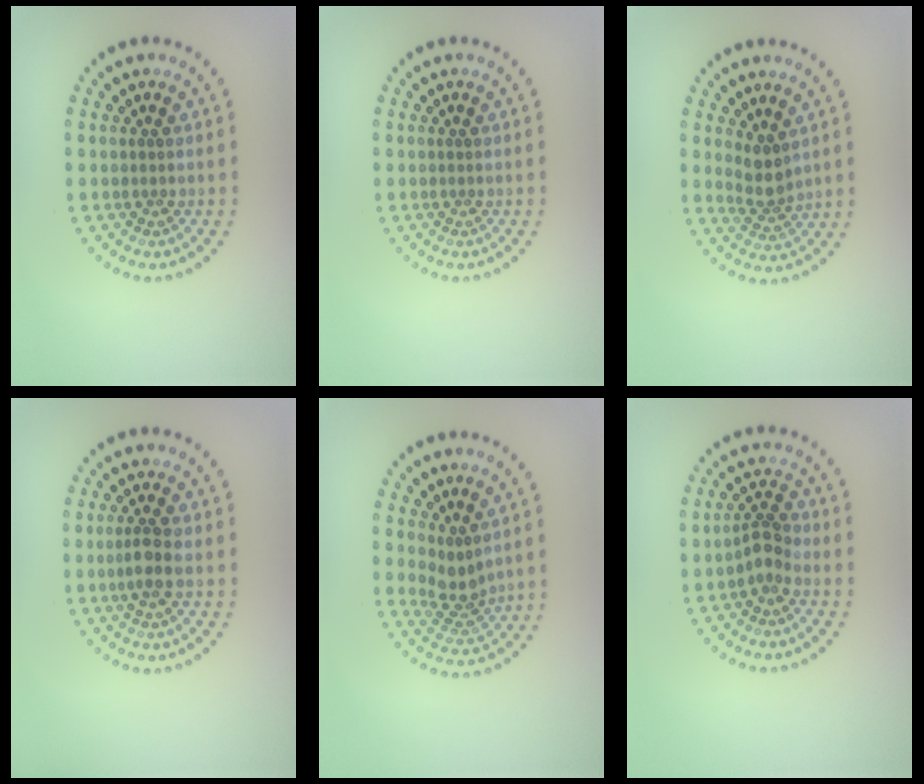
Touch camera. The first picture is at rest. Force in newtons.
{"total": 0.0}
{"total": 2.5, "press": 2.0, "slide": 1.5}
{"total": 2.0, "press": 1.8, "slide": 0.9}
{"total": 2.5, "press": 2.0, "slide": 1.5}
{"total": 2.1, "press": 1.6, "slide": 1.3}